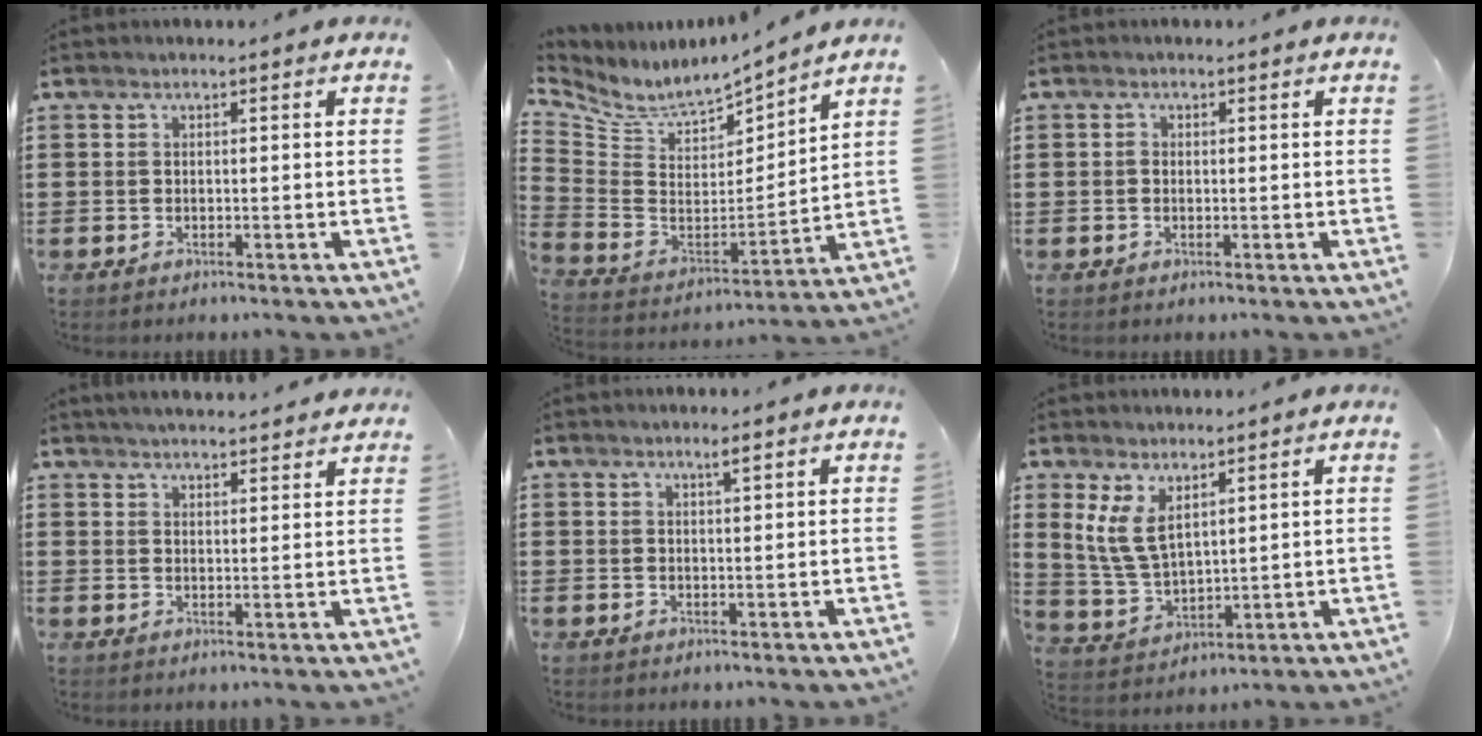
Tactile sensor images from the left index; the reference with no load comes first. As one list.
[{"total": 5.6, "force": [5.0, 1.6, 2.0], "torque": [-0.069, -0.043, 0.081]}, {"total": 0.7, "force": [-0.1, 0.5, 0.4], "torque": [-0.011, 0.001, -0.001]}, {"total": 2.8, "force": [2.8, -0.2, 0.3], "torque": [-0.013, -0.008, 0.051]}, {"total": 1.6, "force": [1.1, 0.1, 1.1], "torque": [-0.024, 0.001, 0.019]}, {"total": 7.1, "force": [3.6, 3.7, 4.9], "torque": [-0.129, -0.005, 0.064]}]